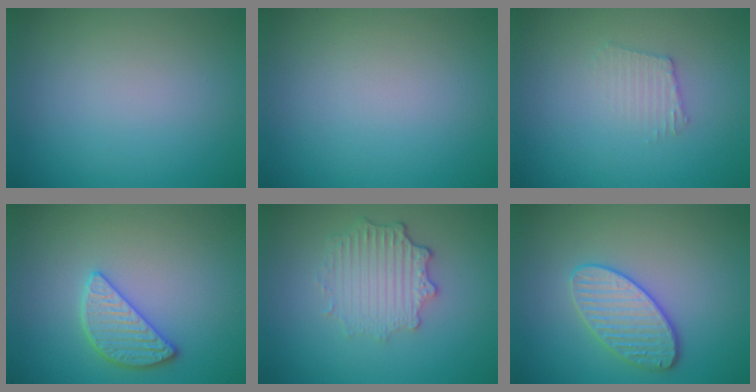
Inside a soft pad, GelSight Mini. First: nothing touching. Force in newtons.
{"total": 0.0}
{"total": 1.7, "press": 1.7, "slide": 0.2}
{"total": 2.8, "press": 2.8, "slide": 0.6}
{"total": 3.6, "press": 2.9, "slide": 2.2}
{"total": 3.6, "press": 3.5, "slide": 0.9}